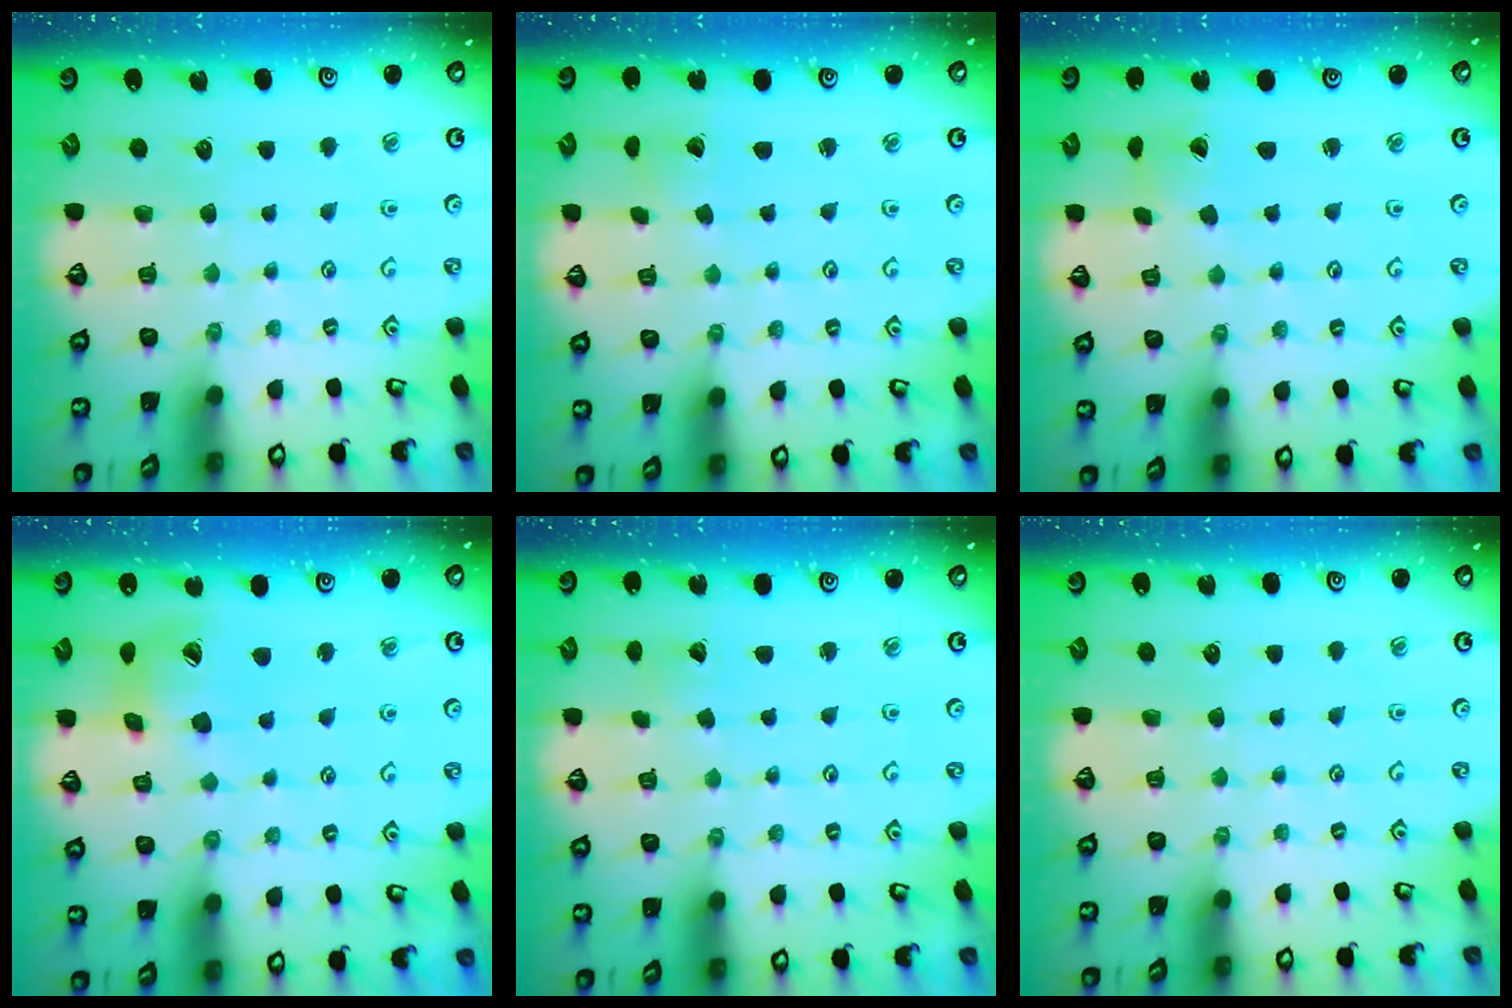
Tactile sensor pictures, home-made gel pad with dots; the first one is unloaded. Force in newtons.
{"total": 2.3, "press": 2.3, "slide": 0.2}
{"total": 1.2, "press": 1.2, "slide": 0.1}
{"total": 12.6, "press": 12.5, "slide": 1.6}
{"total": 2.7, "press": 2.6, "slide": 0.4}
{"total": 0.0}